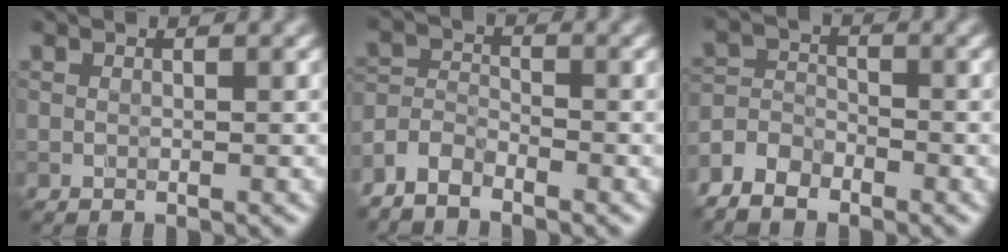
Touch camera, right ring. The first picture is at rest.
{"total": 2.4, "force": [-2.2, 0.8, 0.5], "torque": [-0.010, 0.004, -0.055]}
{"total": 3.3, "force": [-2.8, 1.6, 0.8], "torque": [-0.003, -0.002, -0.060]}